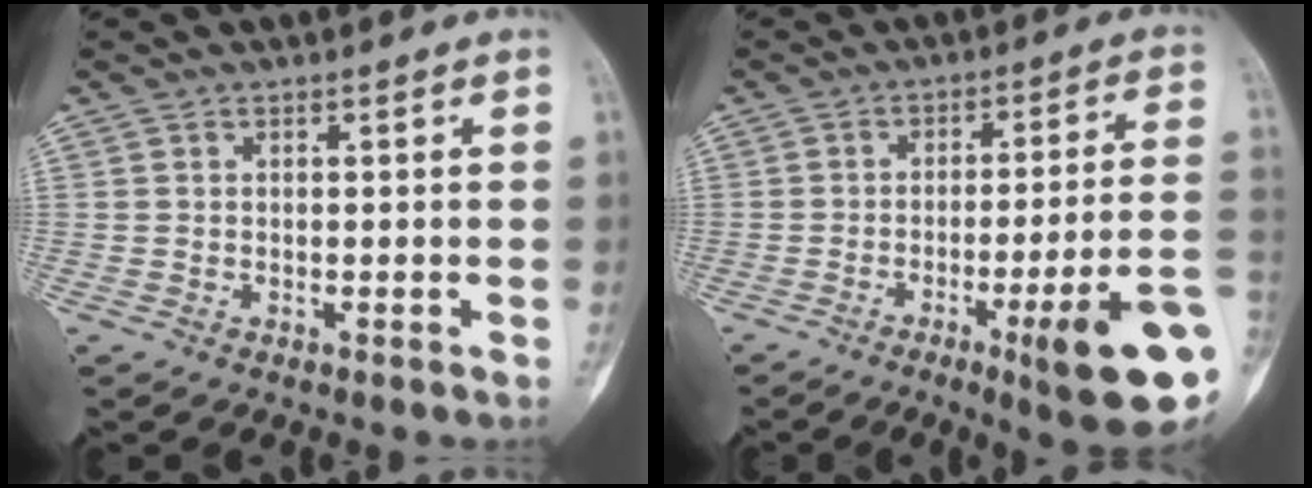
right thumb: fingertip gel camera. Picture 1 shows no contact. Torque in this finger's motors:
{"motor_torque": [2.21, 1.60, 1.43, -0.74, 0.30]}